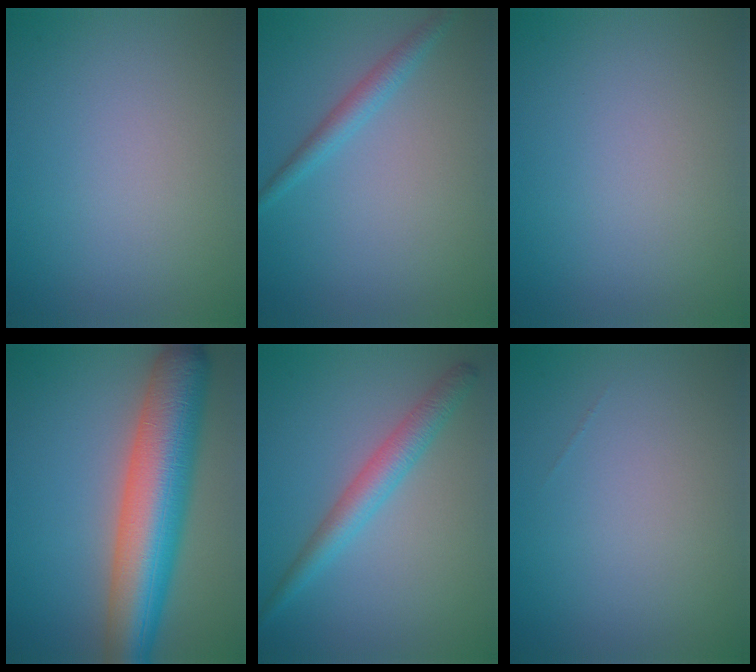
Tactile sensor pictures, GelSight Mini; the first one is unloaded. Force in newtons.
{"total": 1.9, "press": 1.9, "slide": 0.0}
{"total": 0.0}
{"total": 10.9, "press": 10.9, "slide": 0.3}
{"total": 3.2, "press": 3.2, "slide": 0.1}
{"total": 0.0}